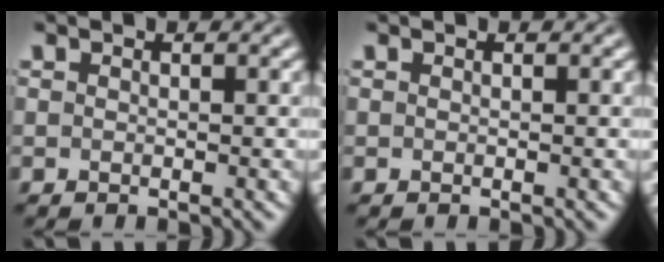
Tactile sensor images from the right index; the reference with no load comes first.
{"total": 0.0}